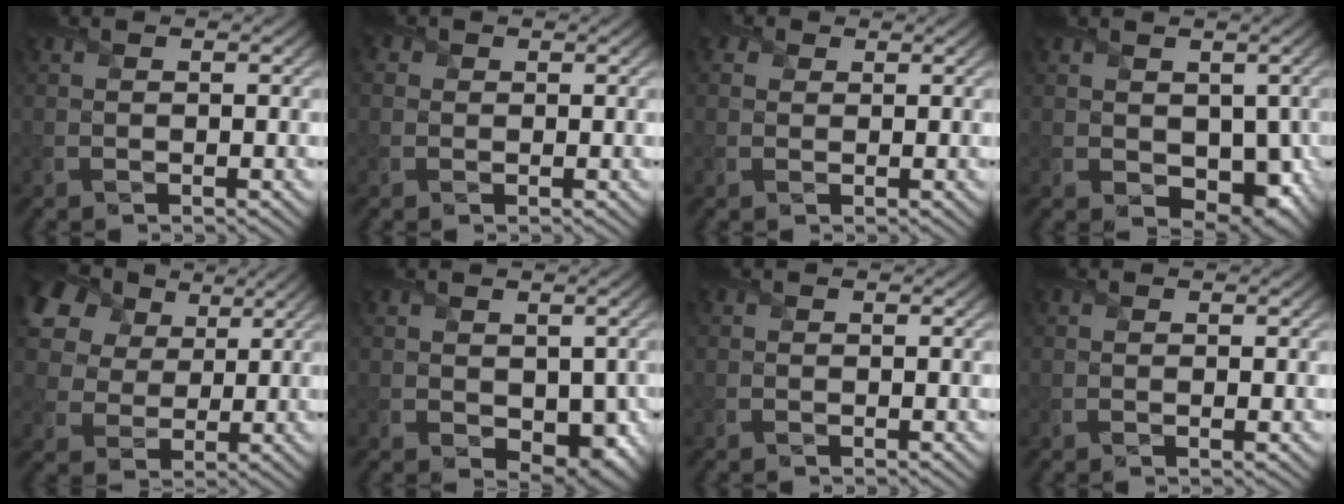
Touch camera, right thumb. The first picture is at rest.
{"total": 1.3, "force": [0.3, 1.3, 0.3], "torque": [-0.009, 0.001, 0.005]}
{"total": 1.7, "force": [0.8, 1.4, 0.5], "torque": [-0.016, 0.001, 0.012]}
{"total": 6.4, "force": [0.0, 4.7, 4.4], "torque": [-0.088, -0.031, 0.017]}
{"total": 15.1, "force": [8.0, 10.0, 7.9], "torque": [-0.214, 0.045, 0.156]}
{"total": 5.0, "force": [-0.1, 3.5, 3.6], "torque": [-0.073, -0.024, 0.012]}
{"total": 0.0}
{"total": 0.6, "force": [0.1, 0.1, 0.6], "torque": [-0.011, -0.002, 0.001]}